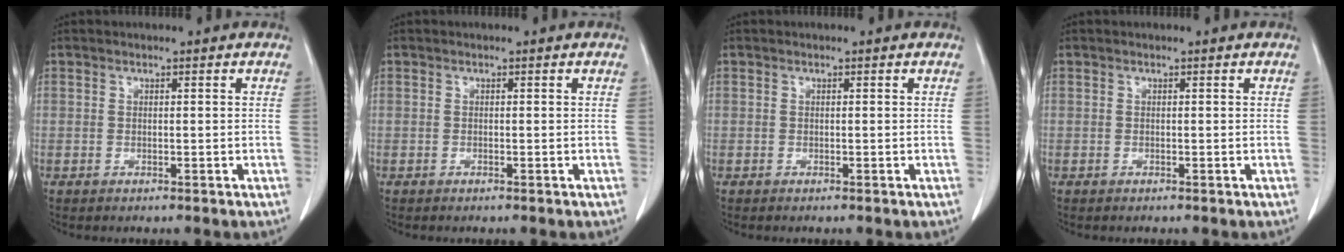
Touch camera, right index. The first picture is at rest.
{"total": 0.0}
{"total": 0.0}
{"total": 0.0}